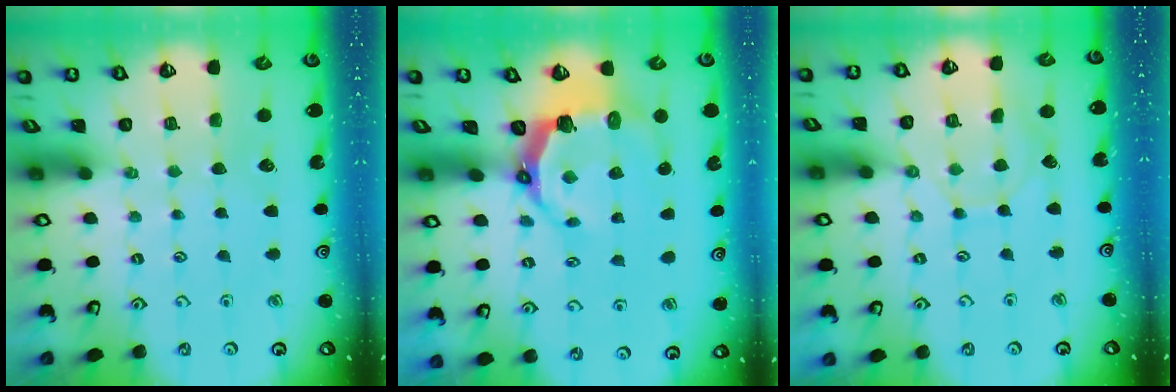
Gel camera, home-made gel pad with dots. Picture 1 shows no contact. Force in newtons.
{"total": 8.1, "press": 6.4, "slide": 5.0}
{"total": 7.0, "press": 7.0, "slide": 0.8}